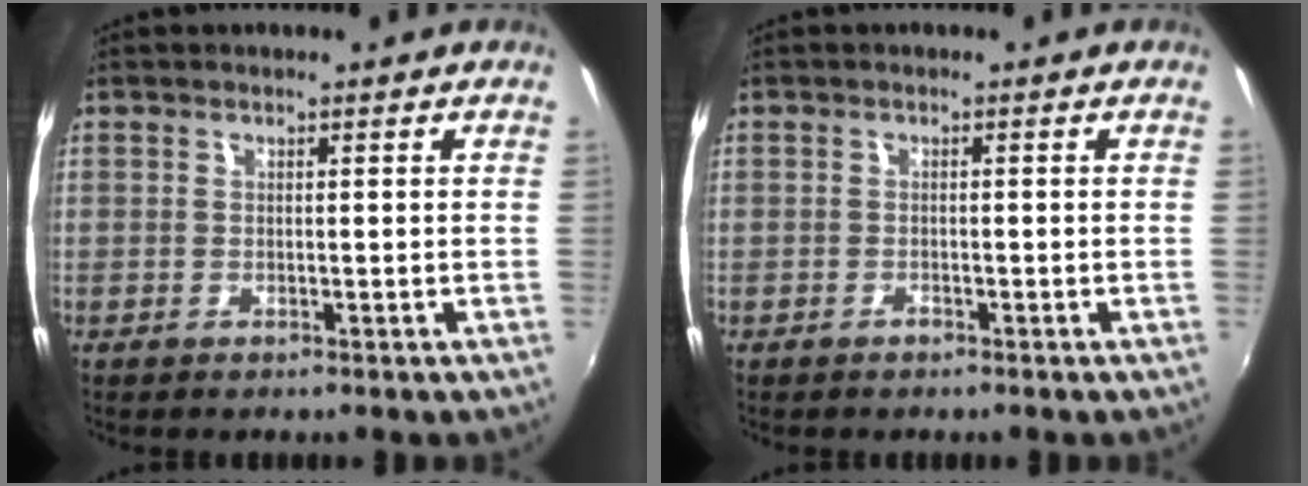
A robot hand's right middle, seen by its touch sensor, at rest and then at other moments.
{"total": 0.8, "force": [-0.7, 0.4, 0.1], "torque": [-0.002, 0.000, -0.013]}